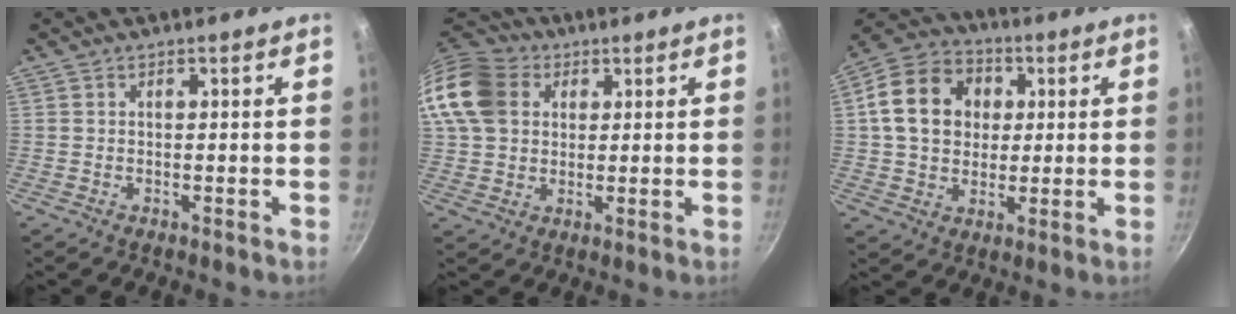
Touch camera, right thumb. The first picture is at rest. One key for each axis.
{"total": 16.8, "fx": 5.4, "fy": 13.3, "fz": 8.9, "tx": -0.187, "ty": 0.017, "tz": 0.091}
{"total": 15.2, "fx": 2.7, "fy": 12.2, "fz": 8.7, "tx": -0.129, "ty": 0.019, "tz": 0.034}